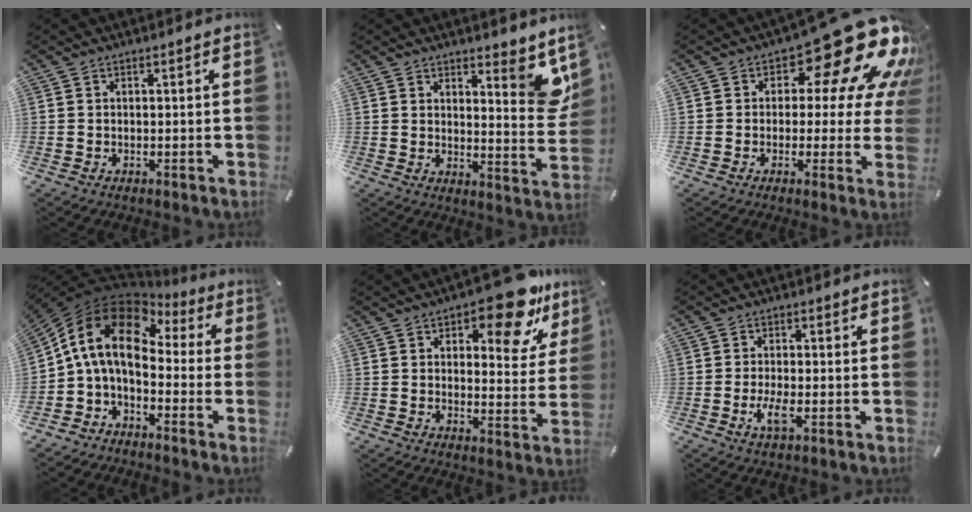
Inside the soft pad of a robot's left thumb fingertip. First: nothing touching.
{"total": 9.3, "force": [6.3, 3.3, 5.9], "torque": [-0.055, -0.056, 0.106]}
{"total": 19.6, "force": [10.8, 8.5, 14.0], "torque": [-0.184, -0.076, 0.177]}
{"total": 12.4, "force": [0.5, 8.5, 9.0], "torque": [-0.203, 0.006, 0.002]}
{"total": 15.0, "force": [10.0, 6.1, 9.3], "torque": [-0.109, -0.065, 0.164]}
{"total": 4.3, "force": [-1.3, 1.1, 4.0], "torque": [-0.093, -0.013, -0.027]}